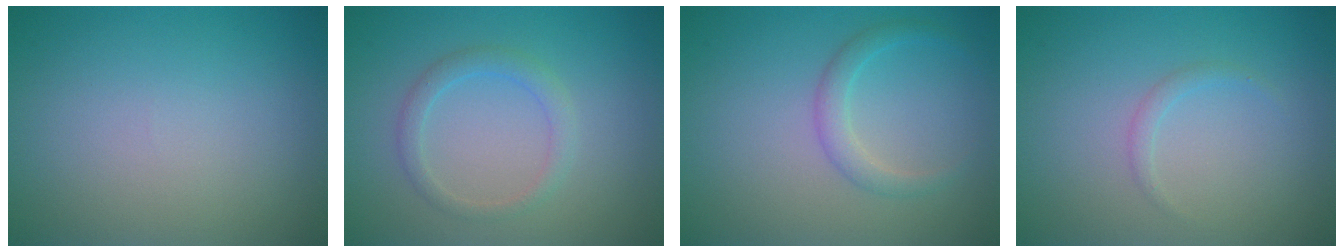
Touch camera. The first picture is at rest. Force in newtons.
{"total": 1.8, "press": 1.8, "slide": 0.0}
{"total": 1.8, "press": 1.8, "slide": 0.0}
{"total": 0.9, "press": 0.9, "slide": 0.0}